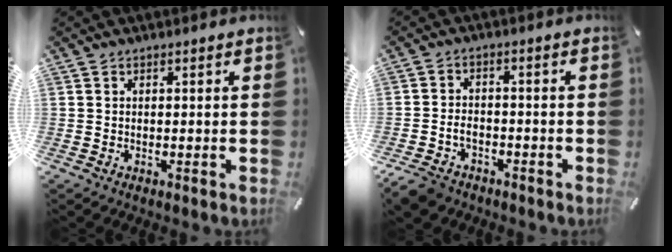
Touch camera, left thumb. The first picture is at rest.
{"total": 4.8, "force": [-3.0, 3.4, 1.8], "torque": [-0.041, 0.015, -0.057]}